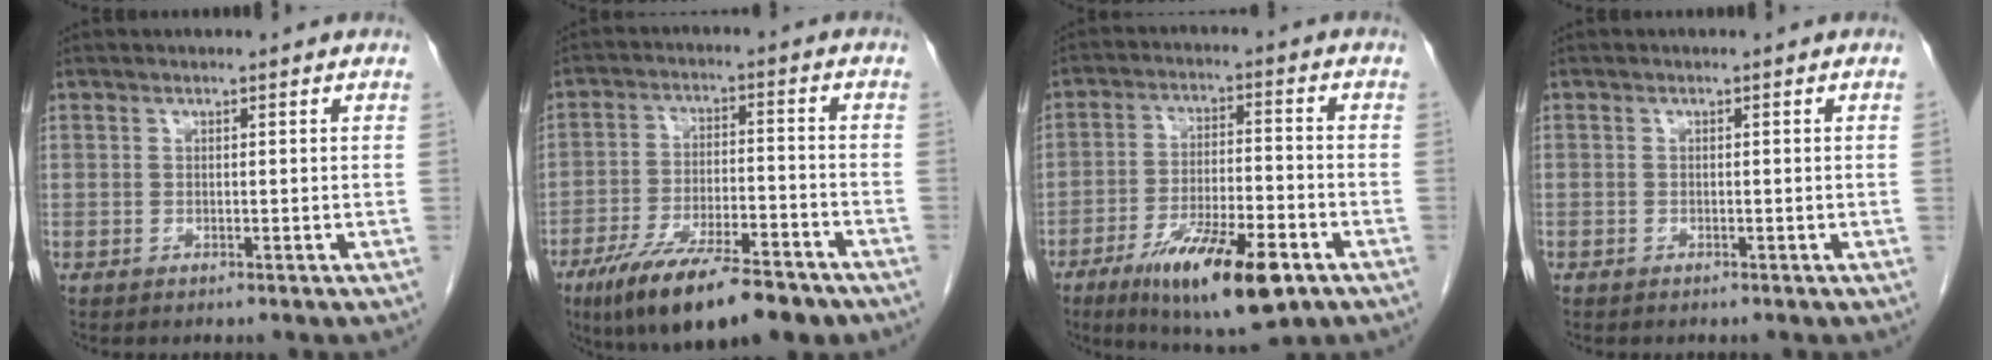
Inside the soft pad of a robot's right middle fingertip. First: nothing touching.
{"total": 16.3, "force": [-11.6, 4.1, 10.7], "torque": [-0.170, -0.016, -0.191]}
{"total": 14.9, "force": [-8.2, 3.2, 12.0], "torque": [-0.204, -0.020, -0.130]}
{"total": 0.0}